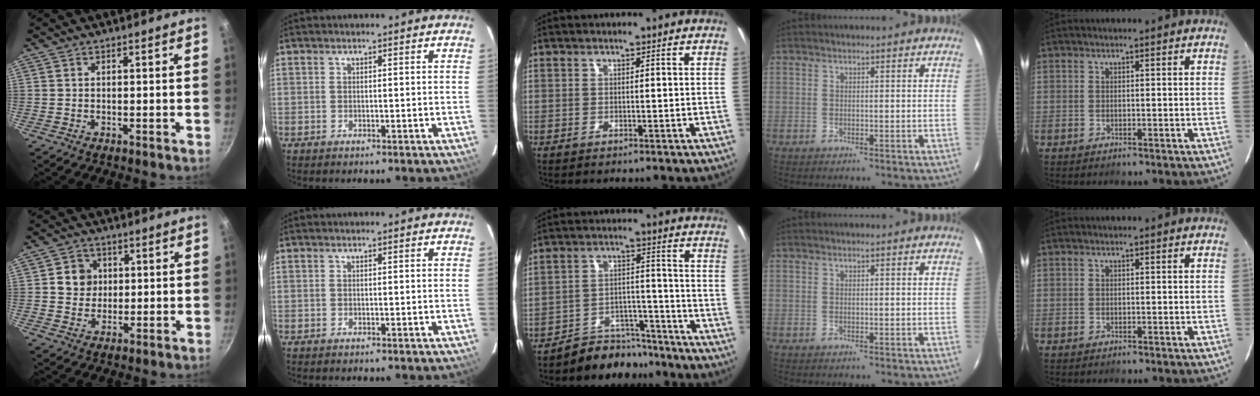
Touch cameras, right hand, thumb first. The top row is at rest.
{"thumb": {"total": 5.5, "force": [0.9, 5.1, 1.8], "torque": [0.006, 0.001, 0.010]}, "middle": {"total": 9.1, "force": [-8.2, 3.8, 1.1], "torque": [-0.026, 0.029, -0.120]}}